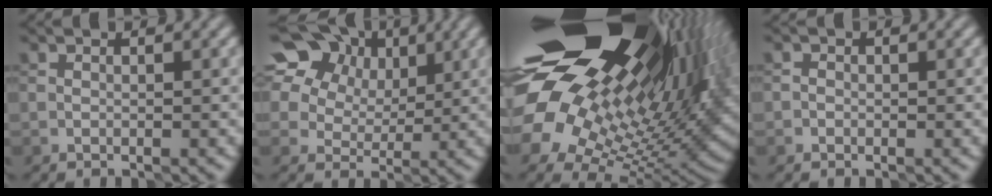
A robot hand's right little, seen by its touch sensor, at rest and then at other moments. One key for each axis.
{"total": 21.2, "fx": 10.5, "fy": 15.7, "fz": 9.7, "tx": -0.230, "ty": 0.059, "tz": 0.178}
{"total": 20.7, "fx": 8.9, "fy": 10.5, "fz": 15.5, "tx": -0.290, "ty": 0.035, "tz": 0.154}
{"total": 0.9, "fx": 0.0, "fy": 0.8, "fz": 0.3, "tx": 0.007, "ty": 0.001, "tz": -0.015}